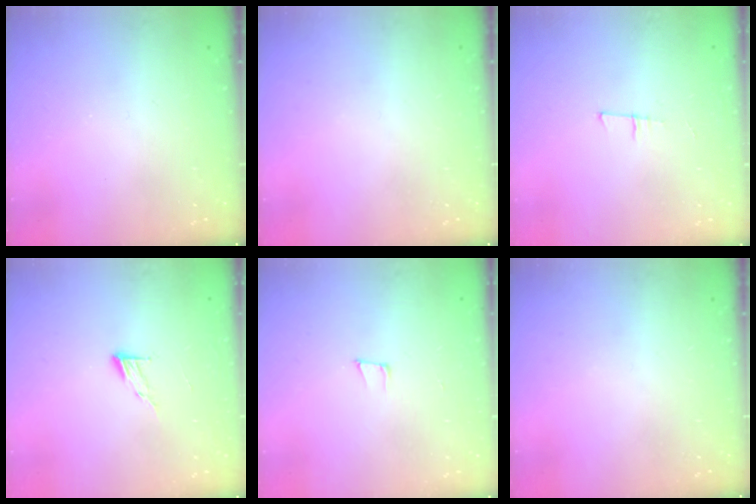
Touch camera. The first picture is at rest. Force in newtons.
{"total": 0.0}
{"total": 5.6, "press": 4.7, "slide": 2.9}
{"total": 5.0, "press": 4.9, "slide": 0.5}
{"total": 5.9, "press": 5.2, "slide": 2.8}
{"total": 0.0}